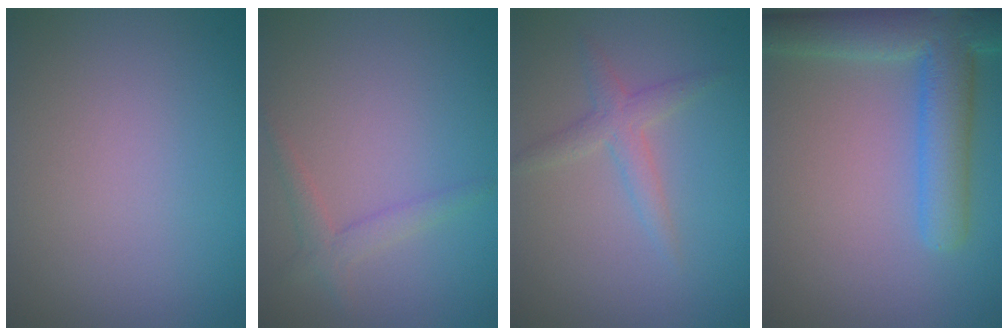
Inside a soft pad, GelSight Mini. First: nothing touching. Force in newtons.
{"total": 1.8, "press": 1.8, "slide": 0.2}
{"total": 2.1, "press": 2.1, "slide": 0.1}
{"total": 6.8, "press": 6.8, "slide": 0.5}